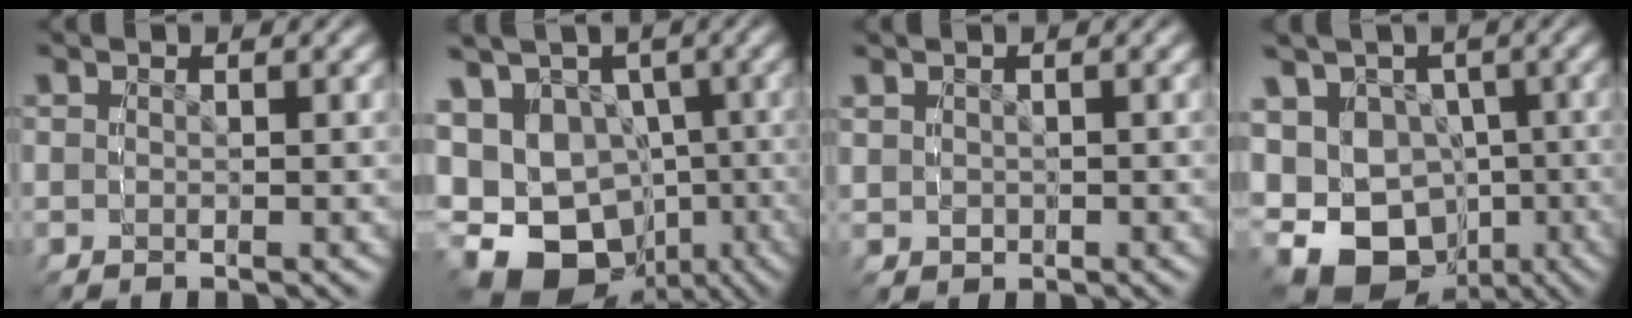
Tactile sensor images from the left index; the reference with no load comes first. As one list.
[{"total": 14.5, "force": [-3.7, 11.9, 7.5], "torque": [-0.147, -0.073, -0.037]}, {"total": 2.1, "force": [0.8, 1.8, 0.6], "torque": [-0.019, -0.008, 0.024]}, {"total": 12.3, "force": [-2.1, 10.6, 5.9], "torque": [-0.124, -0.056, -0.017]}]